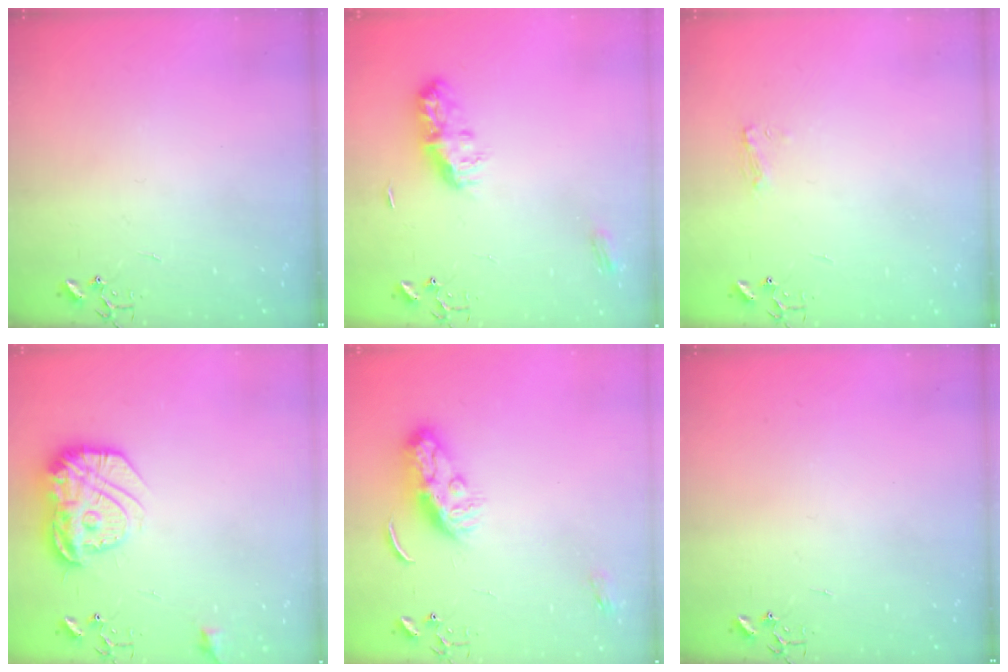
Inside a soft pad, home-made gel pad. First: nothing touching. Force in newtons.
{"total": 9.0, "press": 9.0, "slide": 0.1}
{"total": 5.7, "press": 5.7, "slide": 0.7}
{"total": 17.6, "press": 17.6, "slide": 1.3}
{"total": 8.8, "press": 8.8, "slide": 0.5}
{"total": 0.0}